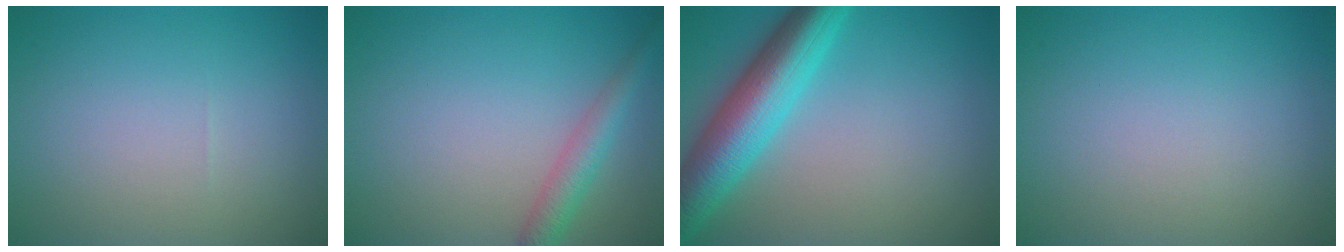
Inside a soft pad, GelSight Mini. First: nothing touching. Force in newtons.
{"total": 2.8, "press": 2.8, "slide": 0.1}
{"total": 7.7, "press": 7.7, "slide": 0.2}
{"total": 0.0}